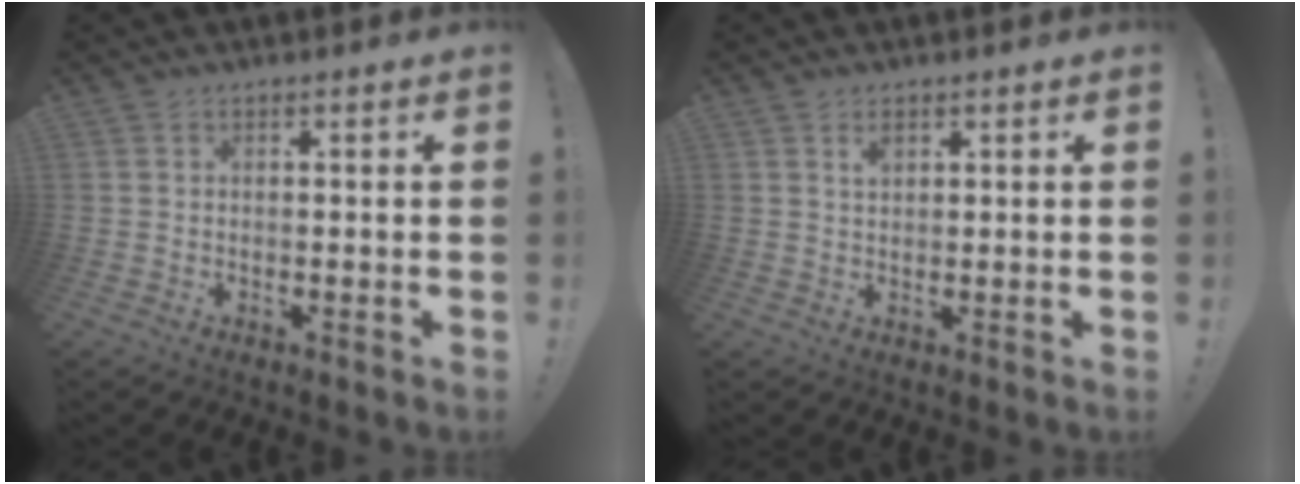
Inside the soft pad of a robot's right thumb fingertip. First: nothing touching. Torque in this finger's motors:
{"motor_torque": [-0.01, -0.08, -0.49, 0.13, -0.02]}